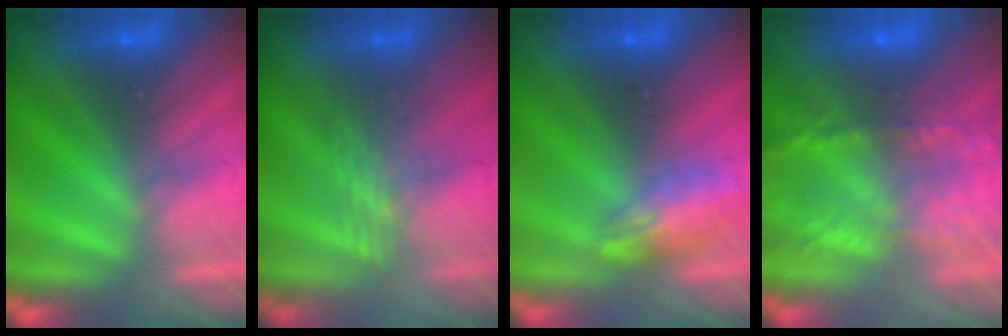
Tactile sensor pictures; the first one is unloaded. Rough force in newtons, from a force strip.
{"total": 3.0}
{"total": 2.4}
{"total": 8.1}